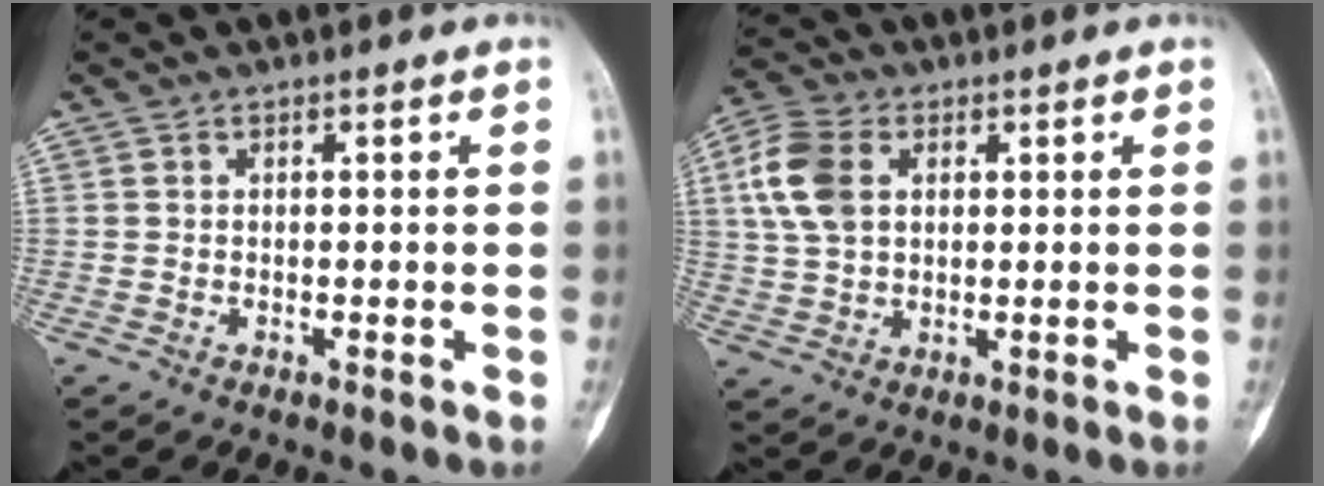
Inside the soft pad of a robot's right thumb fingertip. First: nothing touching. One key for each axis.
{"total": 9.9, "fx": 2.6, "fy": 6.6, "fz": 6.9, "tx": -0.146, "ty": 0.009, "tz": 0.050}